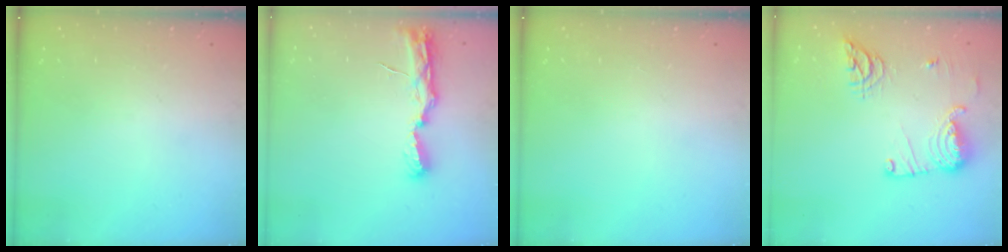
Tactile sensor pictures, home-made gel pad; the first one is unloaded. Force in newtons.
{"total": 8.0, "press": 8.0, "slide": 0.8}
{"total": 0.0}
{"total": 17.5, "press": 16.1, "slide": 6.9}